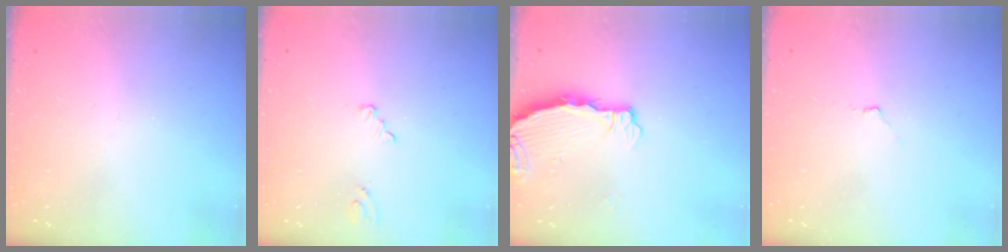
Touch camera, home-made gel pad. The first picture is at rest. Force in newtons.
{"total": 2.1, "press": 2.0, "slide": 0.2}
{"total": 3.7, "press": 3.7, "slide": 0.4}
{"total": 2.9, "press": 2.8, "slide": 0.4}